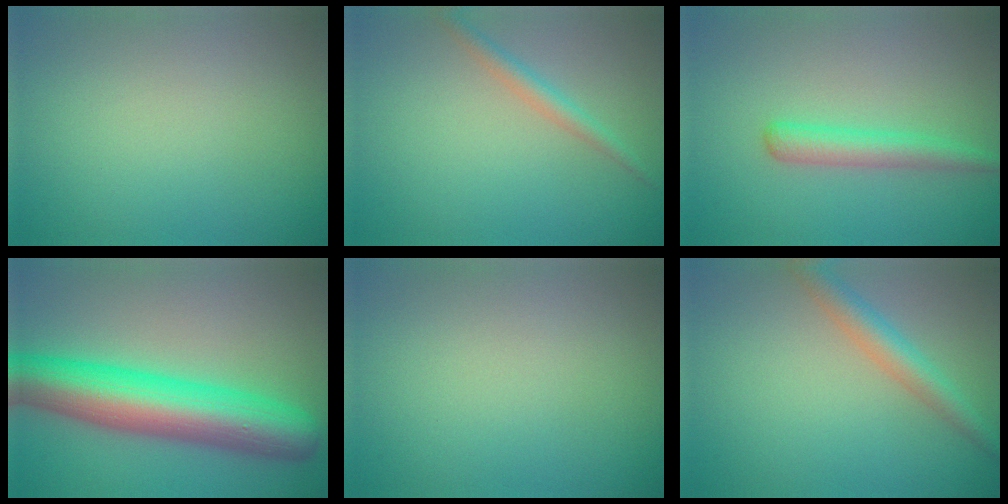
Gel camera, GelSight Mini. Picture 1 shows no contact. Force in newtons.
{"total": 1.8, "press": 1.8, "slide": 0.0}
{"total": 2.5, "press": 2.5, "slide": 0.1}
{"total": 9.9, "press": 9.9, "slide": 0.2}
{"total": 0.0}
{"total": 3.2, "press": 3.2, "slide": 0.1}